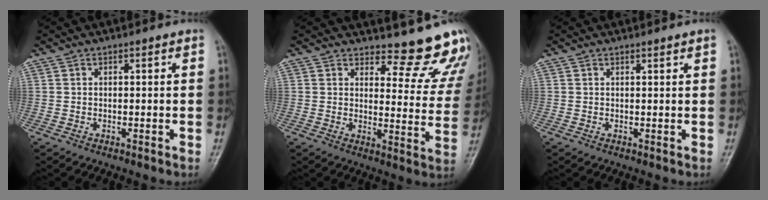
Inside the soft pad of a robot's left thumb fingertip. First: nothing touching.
{"total": 13.4, "force": [12.8, 3.3, 2.3], "torque": [0.015, -0.143, 0.131]}
{"total": 0.7, "force": [0.6, -0.1, 0.4], "torque": [-0.010, -0.005, 0.011]}